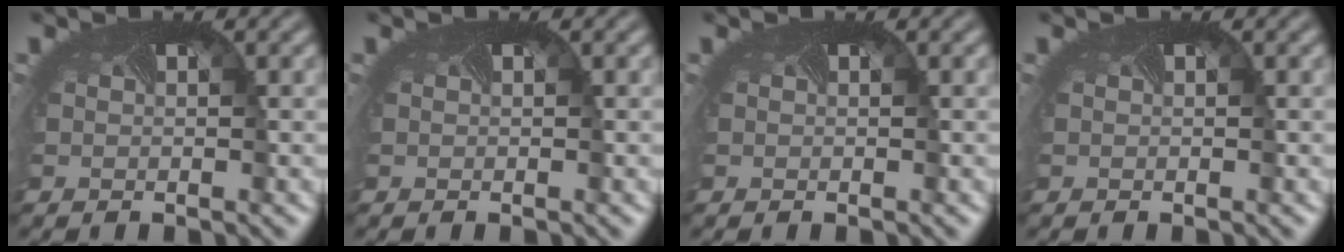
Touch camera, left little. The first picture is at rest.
{"total": 0.0}
{"total": 0.0}
{"total": 0.0}